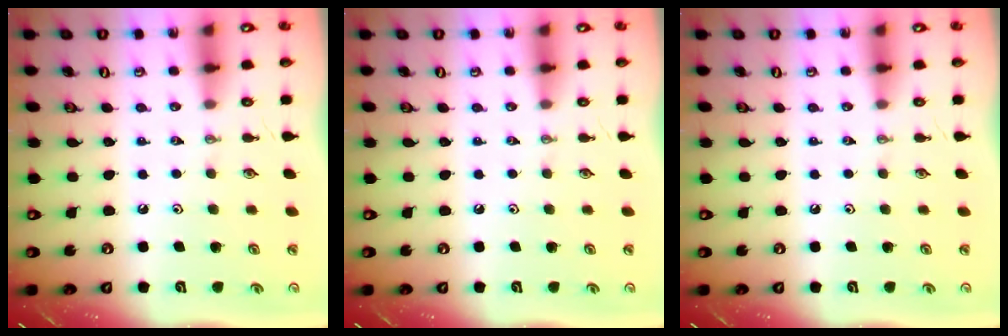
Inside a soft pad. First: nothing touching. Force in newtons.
{"total": 0.0}
{"total": 0.0}